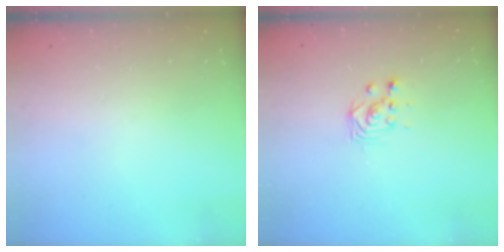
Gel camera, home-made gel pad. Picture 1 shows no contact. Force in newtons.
{"total": 3.0, "press": 2.9, "slide": 0.3}